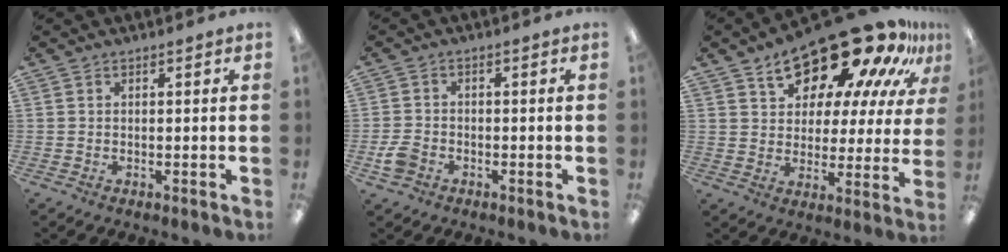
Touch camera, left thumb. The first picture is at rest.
{"total": 3.9, "force": [-1.9, 2.9, 1.9], "torque": [-0.041, 0.006, -0.037]}
{"total": 22.1, "force": [16.6, 8.5, 11.9], "torque": [-0.178, -0.124, 0.275]}